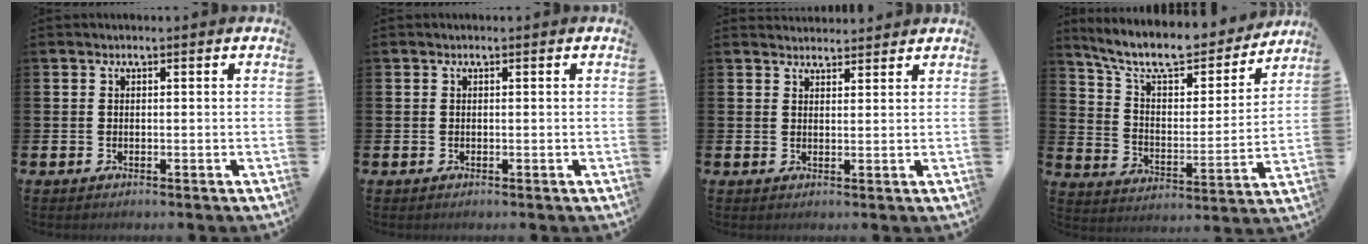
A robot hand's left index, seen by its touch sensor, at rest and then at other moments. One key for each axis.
{"total": 0.0}
{"total": 2.5, "fx": 2.4, "fy": 0.6, "fz": -0.1, "tx": 0.004, "ty": -0.012, "tz": 0.043}
{"total": 10.3, "fx": 9.0, "fy": 2.9, "fz": 4.0, "tx": -0.108, "ty": -0.061, "tz": 0.153}